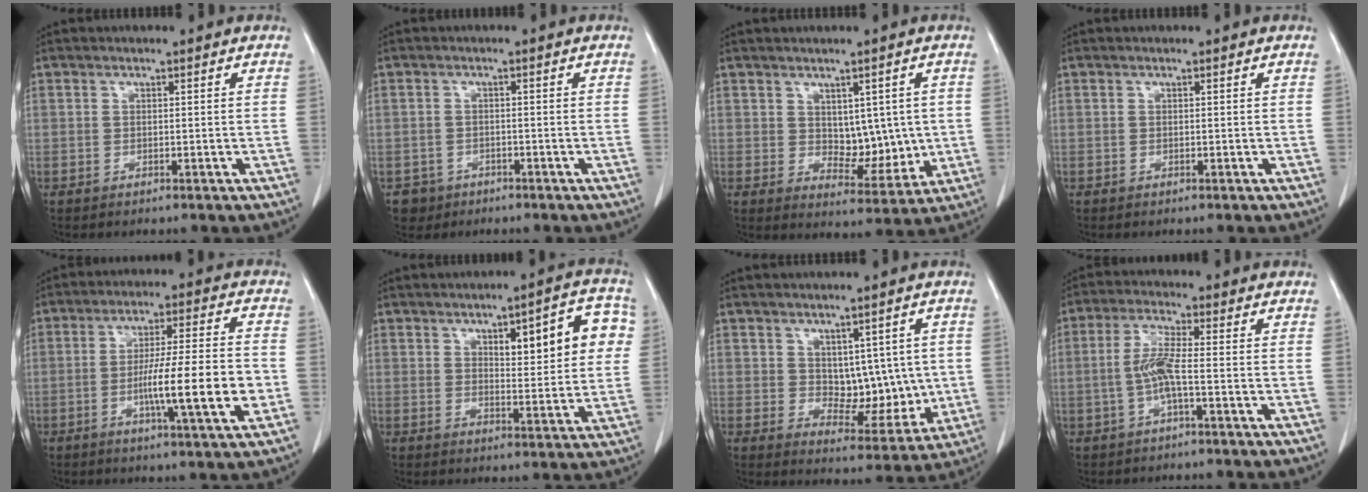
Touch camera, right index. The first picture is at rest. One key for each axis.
{"total": 3.1, "fx": -1.6, "fy": 2.6, "fz": -0.2, "tx": 0.001, "ty": 0.010, "tz": -0.026}
{"total": 7.0, "fx": 0.8, "fy": 4.2, "fz": 5.6, "tx": -0.070, "ty": -0.001, "tz": 0.029}
{"total": 0.0}
{"total": 12.6, "fx": -3.0, "fy": 0.1, "fz": 12.3, "tx": -0.201, "ty": -0.002, "tz": -0.053}
{"total": 11.2, "fx": 3.6, "fy": 3.3, "fz": 10.0, "tx": -0.124, "ty": 0.019, "tz": 0.049}
{"total": 8.3, "fx": 1.0, "fy": 5.0, "fz": 6.5, "tx": -0.076, "ty": 0.003, "tz": 0.033}
{"total": 4.9, "fx": -1.0, "fy": 0.1, "fz": 4.8, "tx": -0.105, "ty": 0.005, "tz": -0.022}